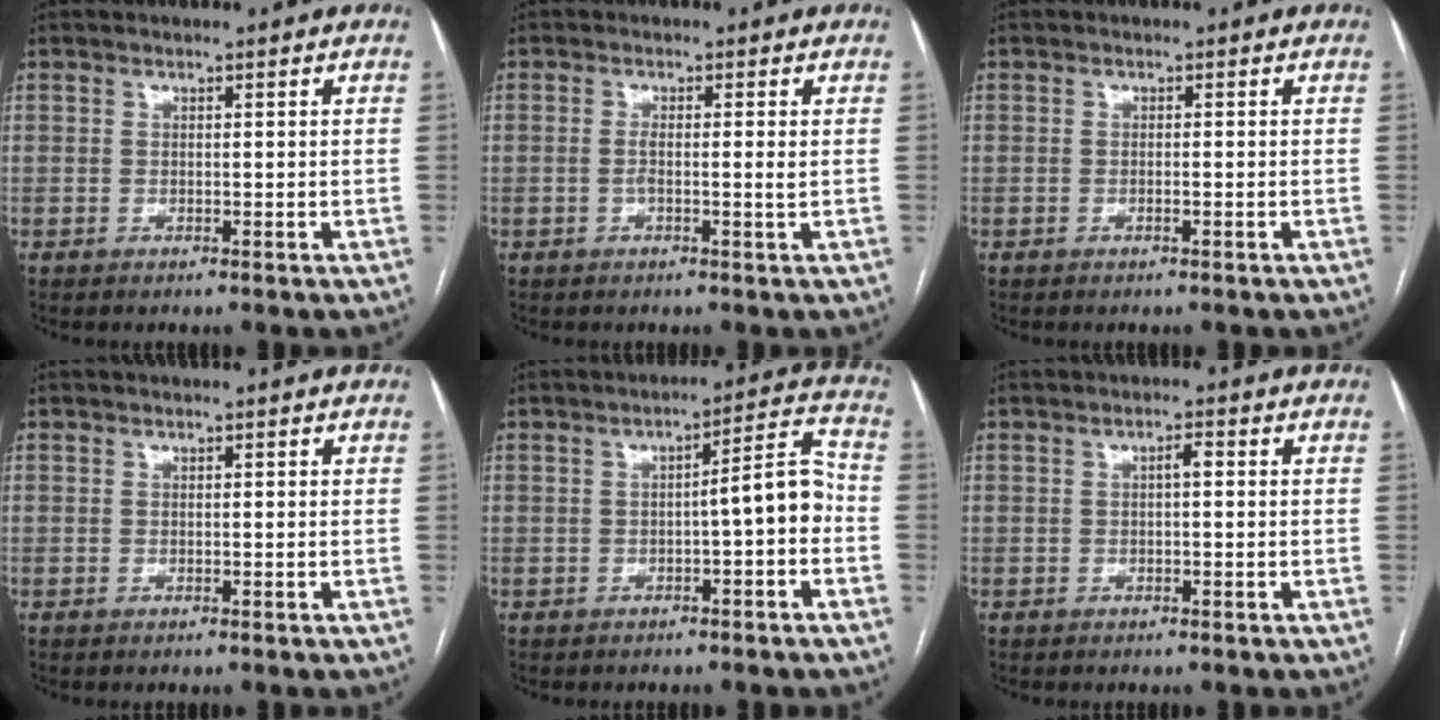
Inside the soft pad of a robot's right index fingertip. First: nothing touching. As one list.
[{"total": 2.3, "force": [-0.2, 0.0, 2.3], "torque": [-0.045, -0.001, -0.005]}, {"total": 0.5, "force": [-0.3, 0.0, 0.4], "torque": [-0.013, 0.000, -0.004]}, {"total": 0.0}, {"total": 6.6, "force": [-1.4, 1.0, 6.3], "torque": [-0.081, 0.027, -0.021]}, {"total": 1.5, "force": [0.1, 0.4, 1.5], "torque": [-0.023, 0.005, 0.002]}]